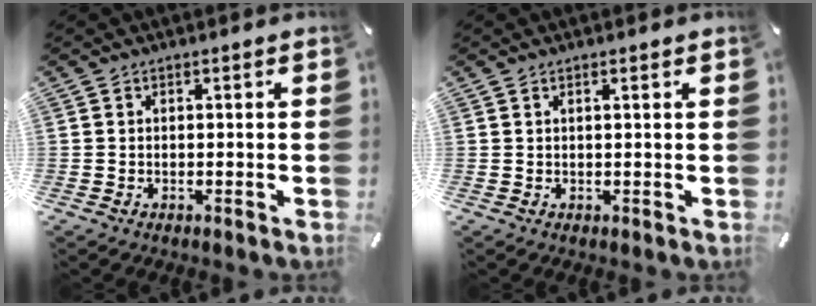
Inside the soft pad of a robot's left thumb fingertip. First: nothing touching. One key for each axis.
{"total": 0.9, "fx": 0.5, "fy": -0.1, "fz": 0.8, "tx": -0.015, "ty": -0.002, "tz": 0.008}